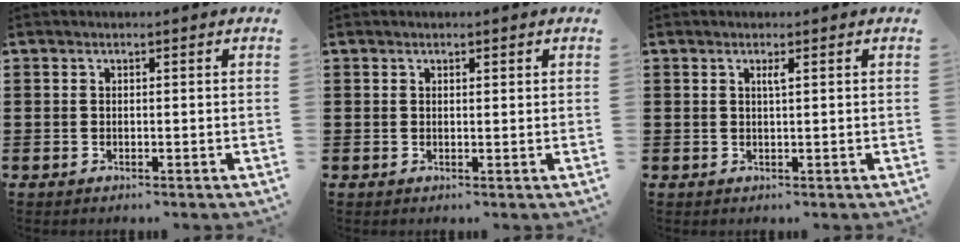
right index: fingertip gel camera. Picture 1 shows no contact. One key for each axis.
{"total": 0.6, "fx": 0.4, "fy": 0.3, "fz": 0.4, "tx": -0.008, "ty": 0.003, "tz": 0.008}
{"total": 0.9, "fx": 0.4, "fy": 0.0, "fz": 0.9, "tx": -0.016, "ty": -0.002, "tz": 0.007}